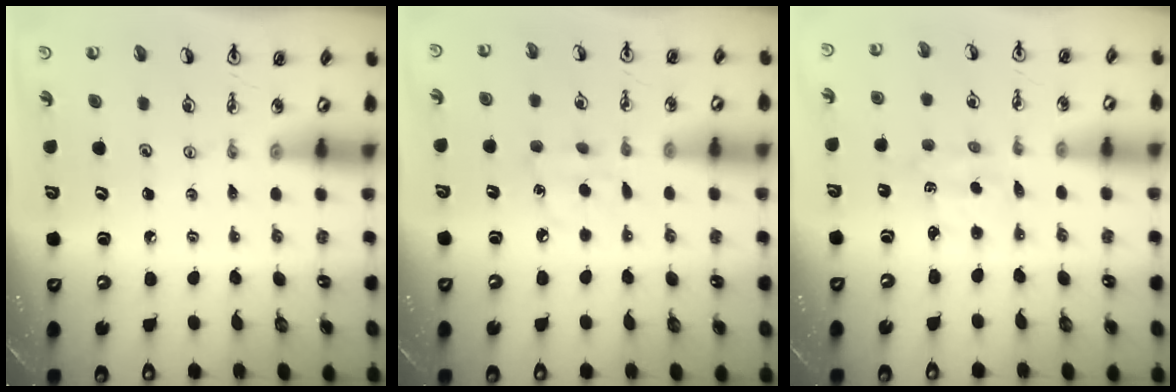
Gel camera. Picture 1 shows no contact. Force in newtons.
{"total": 6.8, "press": 6.8, "slide": 0.6}
{"total": 1.8, "press": 1.8, "slide": 0.5}